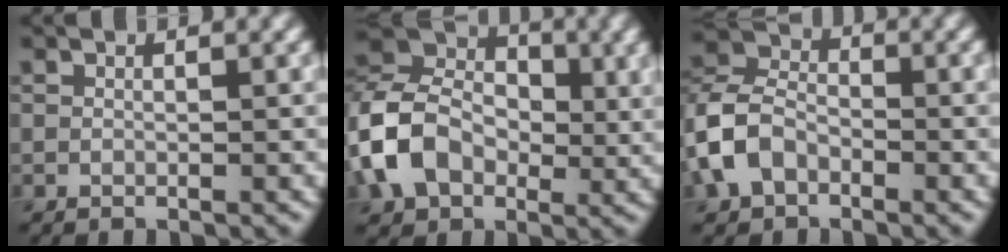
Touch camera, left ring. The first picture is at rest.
{"total": 9.4, "force": [-1.6, 7.2, 5.7], "torque": [-0.114, 0.006, -0.048]}
{"total": 5.9, "force": [-2.3, 4.2, 3.3], "torque": [-0.075, 0.009, -0.060]}